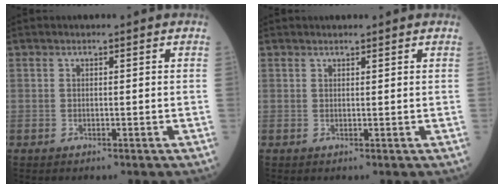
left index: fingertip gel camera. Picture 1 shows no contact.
{"total": 1.6, "force": [1.5, 0.2, 0.5], "torque": [-0.010, 0.011, 0.021]}